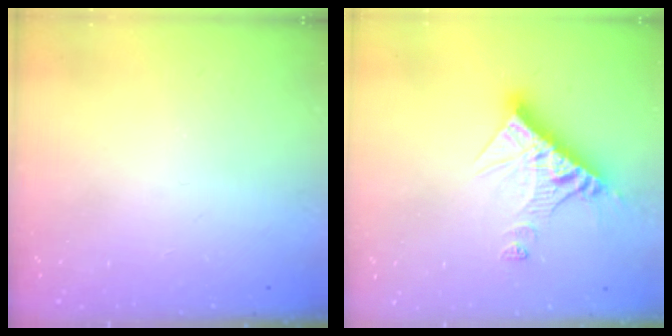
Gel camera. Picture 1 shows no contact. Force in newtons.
{"total": 13.2, "press": 13.1, "slide": 1.2}